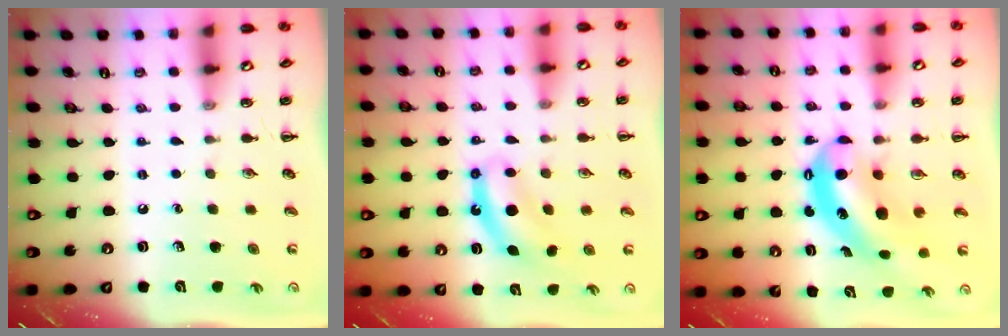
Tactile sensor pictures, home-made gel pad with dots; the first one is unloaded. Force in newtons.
{"total": 8.5, "press": 8.4, "slide": 1.2}
{"total": 7.2, "press": 7.0, "slide": 1.6}